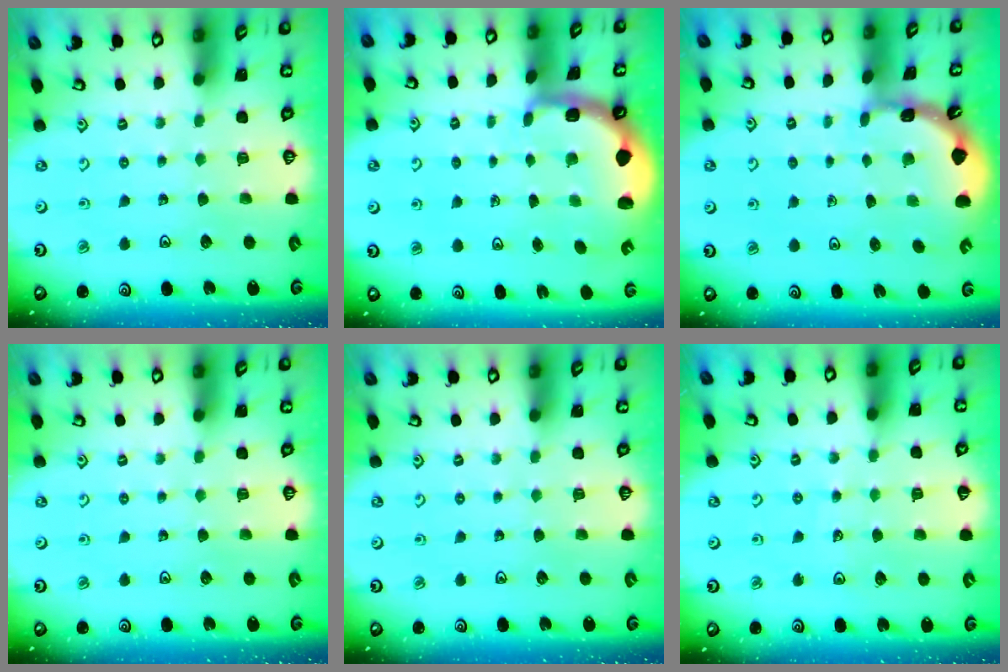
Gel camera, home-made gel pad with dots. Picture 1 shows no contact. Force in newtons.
{"total": 2.1, "press": 1.9, "slide": 0.8}
{"total": 1.8, "press": 1.8, "slide": 0.2}
{"total": 0.0}
{"total": 0.0}
{"total": 4.2, "press": 3.8, "slide": 1.8}